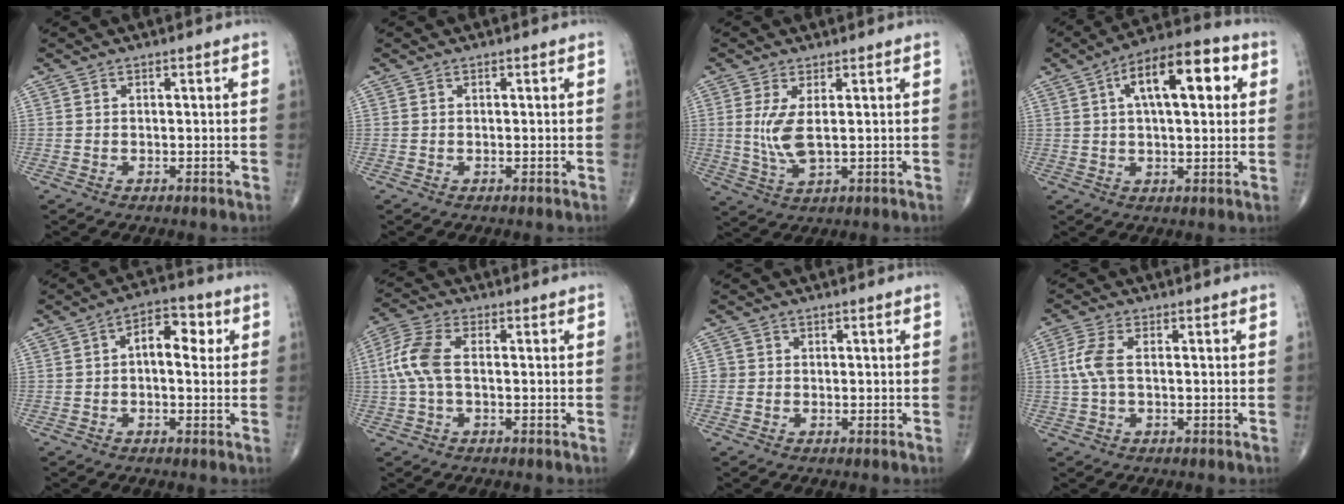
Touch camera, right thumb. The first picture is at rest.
{"total": 0.0}
{"total": 6.0, "force": [0.8, 2.1, 5.6], "torque": [-0.128, -0.015, 0.023]}
{"total": 15.5, "force": [4.6, 6.4, 13.4], "torque": [-0.187, 0.022, 0.062]}
{"total": 7.5, "force": [1.2, 4.1, 6.1], "torque": [-0.070, 0.020, 0.011]}
{"total": 5.9, "force": [0.0, 2.5, 5.4], "torque": [-0.145, 0.013, -0.007]}
{"total": 1.0, "force": [-0.1, 0.9, 0.0], "torque": [0.006, 0.004, -0.004]}
{"total": 4.7, "force": [0.3, 2.2, 4.2], "torque": [-0.116, 0.009, 0.002]}